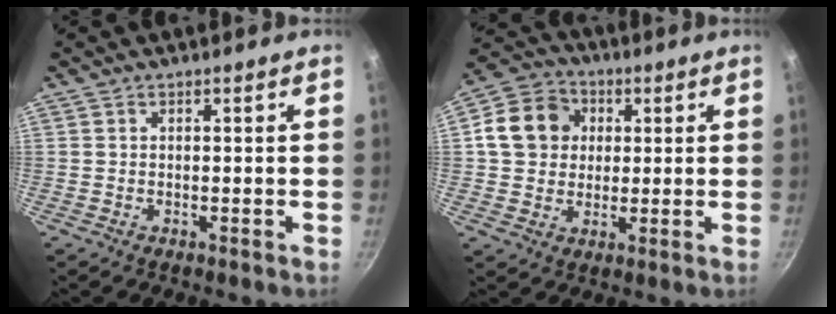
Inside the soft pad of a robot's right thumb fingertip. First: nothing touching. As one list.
[{"total": 11.6, "force": [2.1, 10.0, 5.5], "torque": [-0.073, 0.015, 0.024]}]